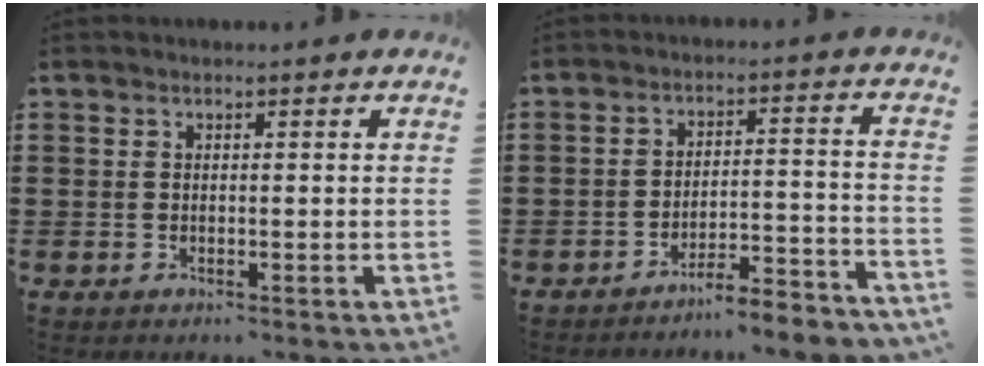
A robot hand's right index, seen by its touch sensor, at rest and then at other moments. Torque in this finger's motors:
{"motor_torque": [1.07, 1.07, 0.39, 0.08]}